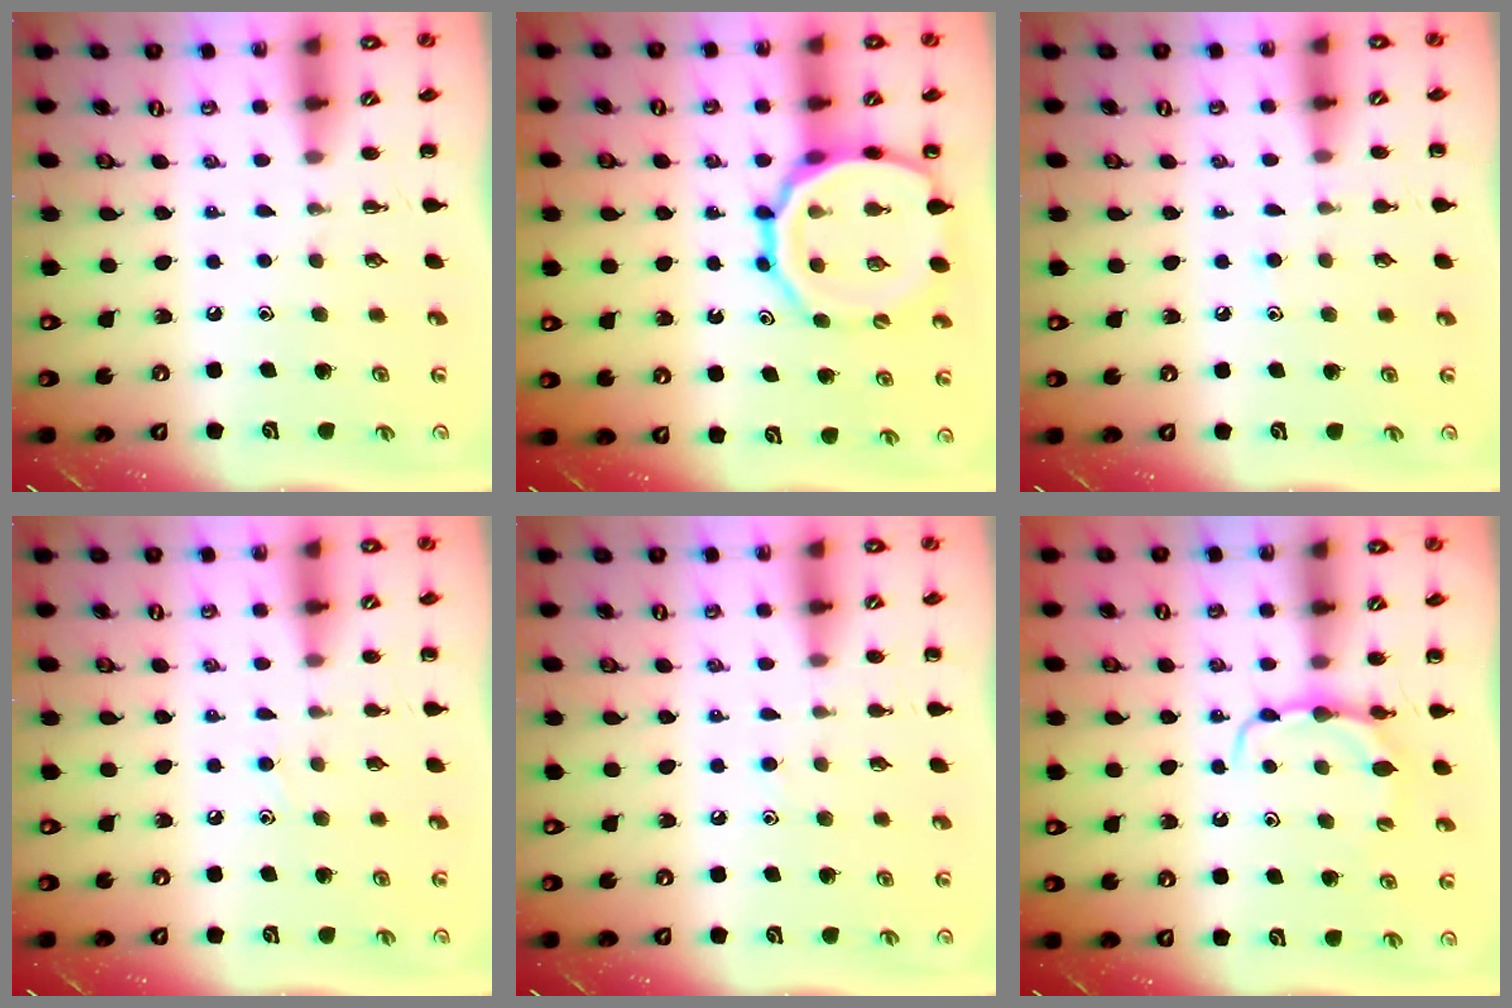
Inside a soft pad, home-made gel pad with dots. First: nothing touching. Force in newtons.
{"total": 19.0, "press": 18.7, "slide": 3.5}
{"total": 6.5, "press": 6.1, "slide": 2.3}
{"total": 3.7, "press": 3.4, "slide": 1.3}
{"total": 5.3, "press": 4.9, "slide": 2.1}
{"total": 6.6, "press": 6.6, "slide": 0.3}